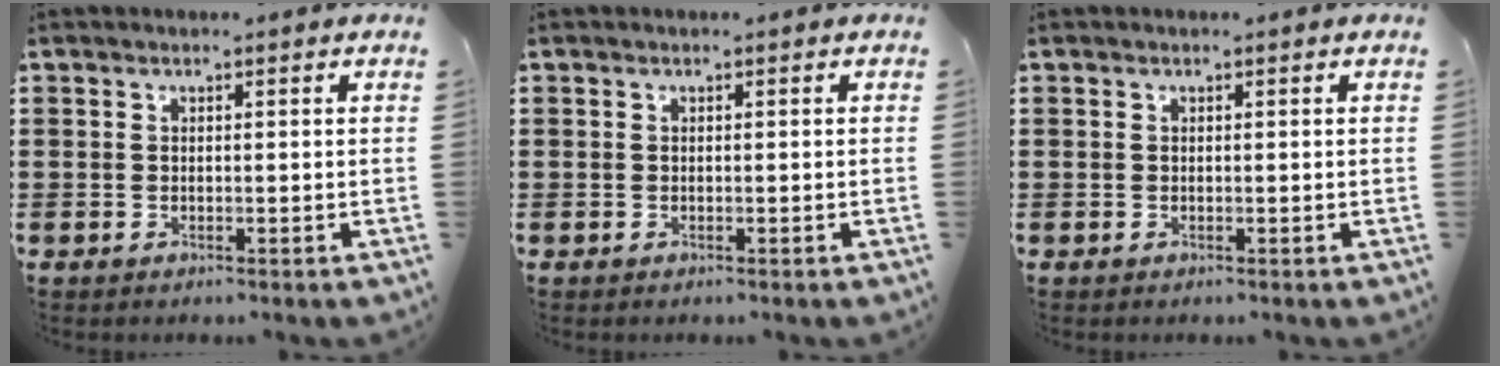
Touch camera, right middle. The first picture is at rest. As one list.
[{"total": 0.0}, {"total": 0.0}]